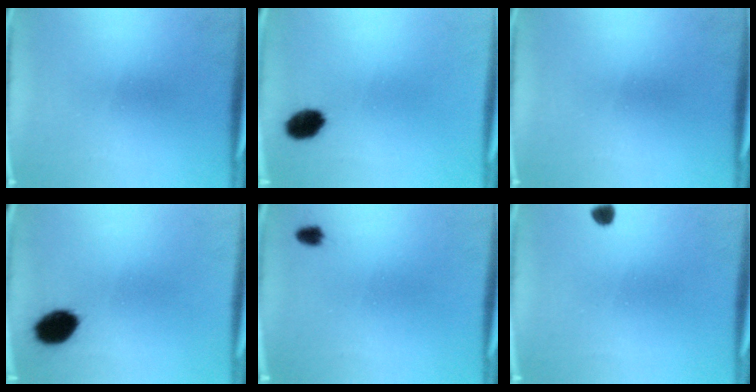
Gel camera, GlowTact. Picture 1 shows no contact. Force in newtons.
{"total": 4.1}
{"total": 0.0}
{"total": 7.9}
{"total": 1.5}
{"total": 1.7}